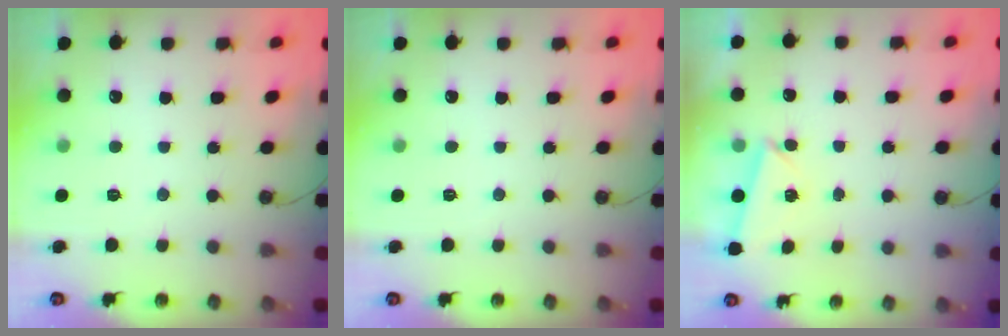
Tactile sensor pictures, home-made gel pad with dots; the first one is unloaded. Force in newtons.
{"total": 0.0}
{"total": 2.6, "press": 2.2, "slide": 1.4}